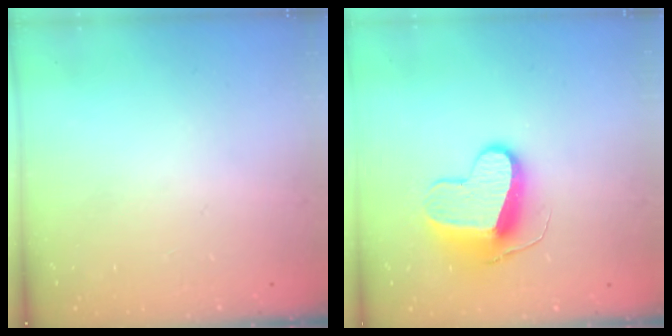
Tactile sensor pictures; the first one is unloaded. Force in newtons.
{"total": 10.6, "press": 10.6, "slide": 0.4}